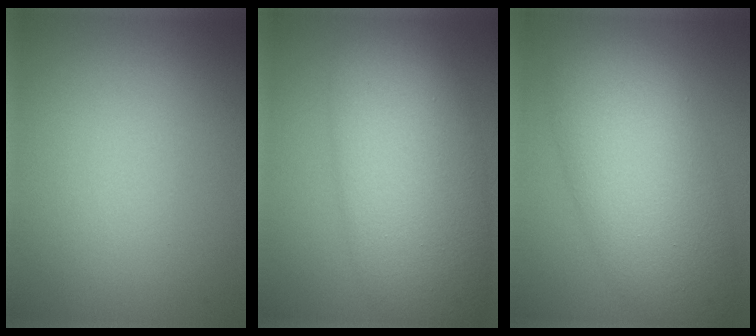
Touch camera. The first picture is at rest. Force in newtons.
{"total": 10.5, "press": 10.5, "slide": 0.2}
{"total": 9.9, "press": 9.9, "slide": 0.2}